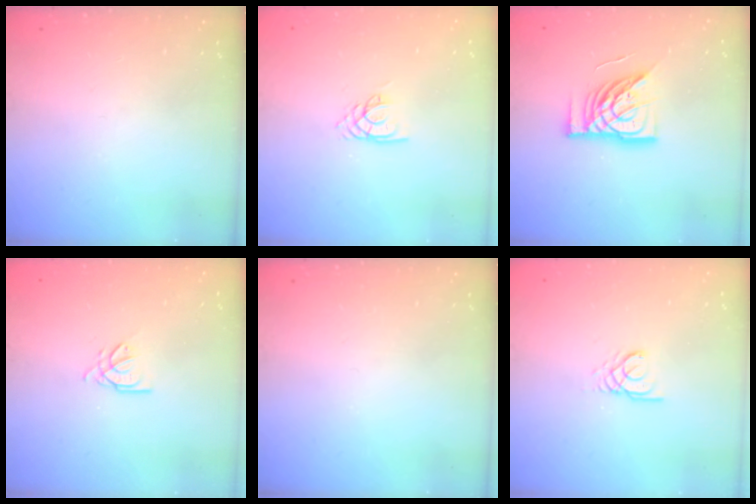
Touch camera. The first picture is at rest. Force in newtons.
{"total": 2.1, "press": 2.1, "slide": 0.1}
{"total": 15.1, "press": 15.0, "slide": 1.7}
{"total": 3.1, "press": 3.1, "slide": 0.1}
{"total": 0.0}
{"total": 2.4, "press": 2.4, "slide": 0.4}